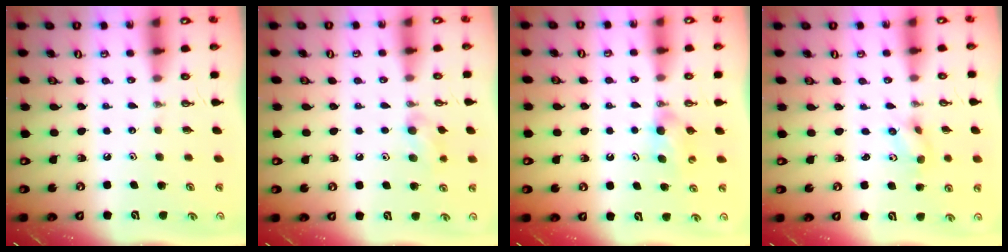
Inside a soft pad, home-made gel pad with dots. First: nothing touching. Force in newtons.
{"total": 9.0, "press": 6.3, "slide": 6.5}
{"total": 5.0, "press": 4.6, "slide": 1.9}
{"total": 2.8, "press": 2.6, "slide": 1.1}